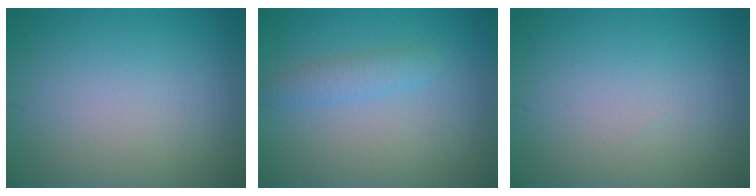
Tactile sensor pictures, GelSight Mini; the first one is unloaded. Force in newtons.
{"total": 1.9, "press": 1.9, "slide": 0.1}
{"total": 0.0}